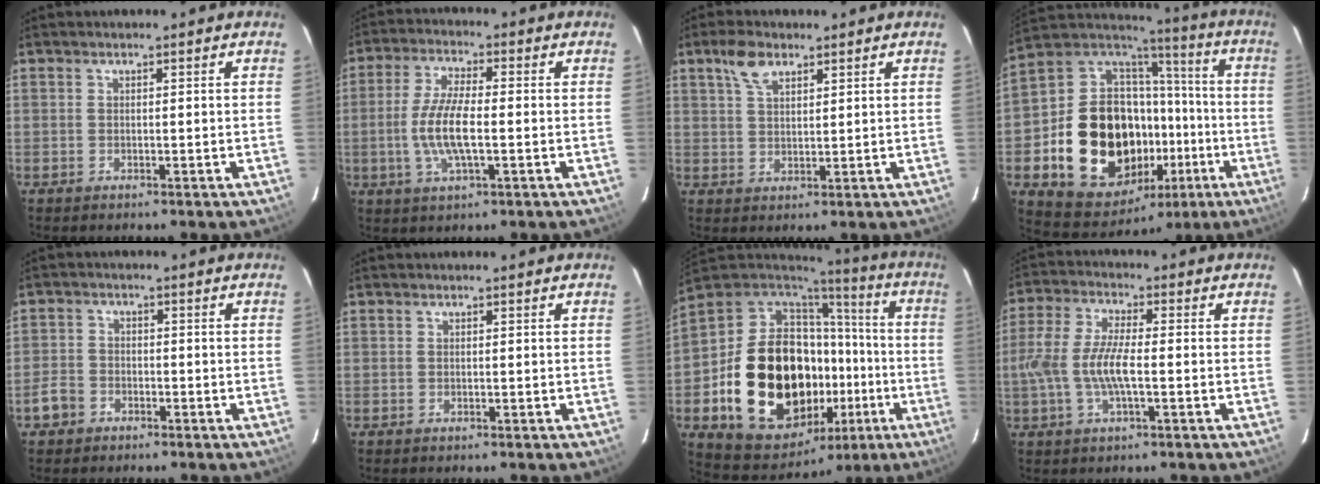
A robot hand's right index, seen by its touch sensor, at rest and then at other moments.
{"total": 9.2, "force": [-1.4, 2.5, 8.7], "torque": [-0.179, -0.001, -0.030]}
{"total": 5.1, "force": [3.1, 2.5, 3.2], "torque": [-0.060, 0.012, 0.060]}
{"total": 27.8, "force": [-7.1, 21.1, 16.8], "torque": [-0.344, 0.037, -0.080]}
{"total": 4.2, "force": [-2.5, 3.3, 1.0], "torque": [-0.028, 0.010, -0.047]}
{"total": 0.0}
{"total": 32.6, "force": [-6.0, 22.9, 22.4], "torque": [-0.436, 0.012, -0.062]}
{"total": 9.3, "force": [-1.6, 2.8, 8.8], "torque": [-0.187, 0.003, -0.034]}